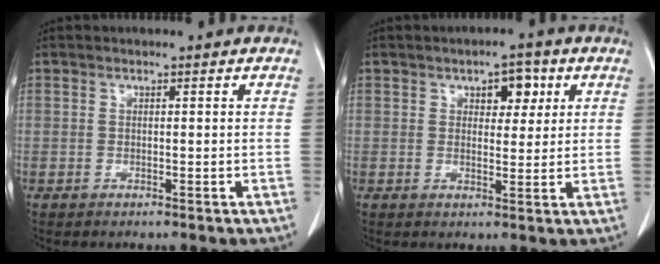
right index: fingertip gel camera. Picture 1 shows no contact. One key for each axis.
{"total": 4.3, "fx": 2.0, "fy": 2.3, "fz": 3.0, "tx": -0.036, "ty": 0.007, "tz": 0.027}